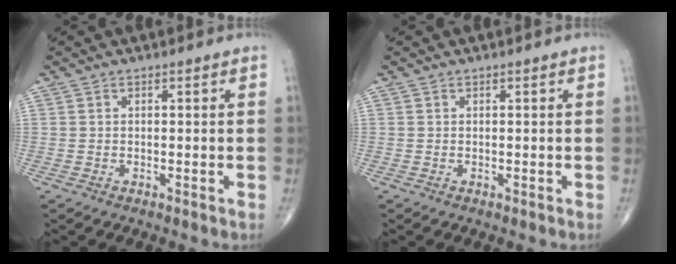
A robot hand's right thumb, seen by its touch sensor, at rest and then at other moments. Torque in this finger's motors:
{"motor_torque": [-0.04, -0.02, 0.01, 0.00, 0.00]}